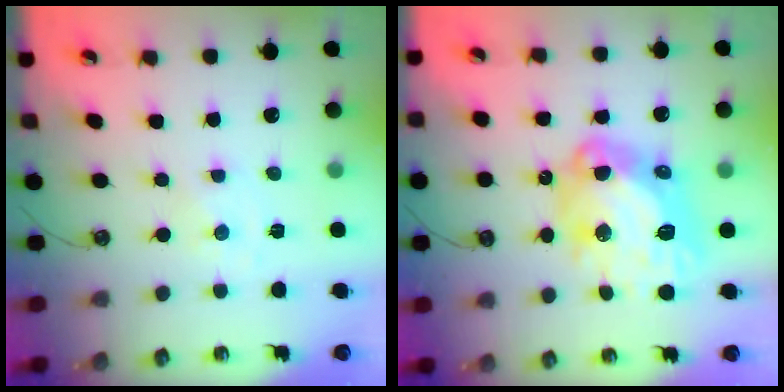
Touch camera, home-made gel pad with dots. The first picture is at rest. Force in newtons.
{"total": 20.9, "press": 20.8, "slide": 2.3}